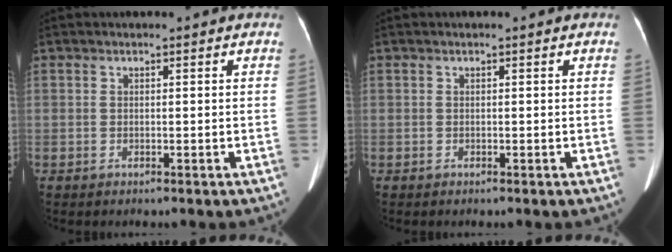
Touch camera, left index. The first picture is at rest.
{"total": 0.0}